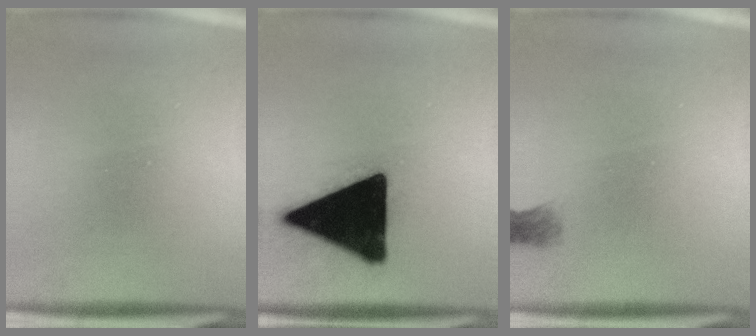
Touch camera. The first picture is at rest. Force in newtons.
{"total": 21.1}
{"total": 1.1}